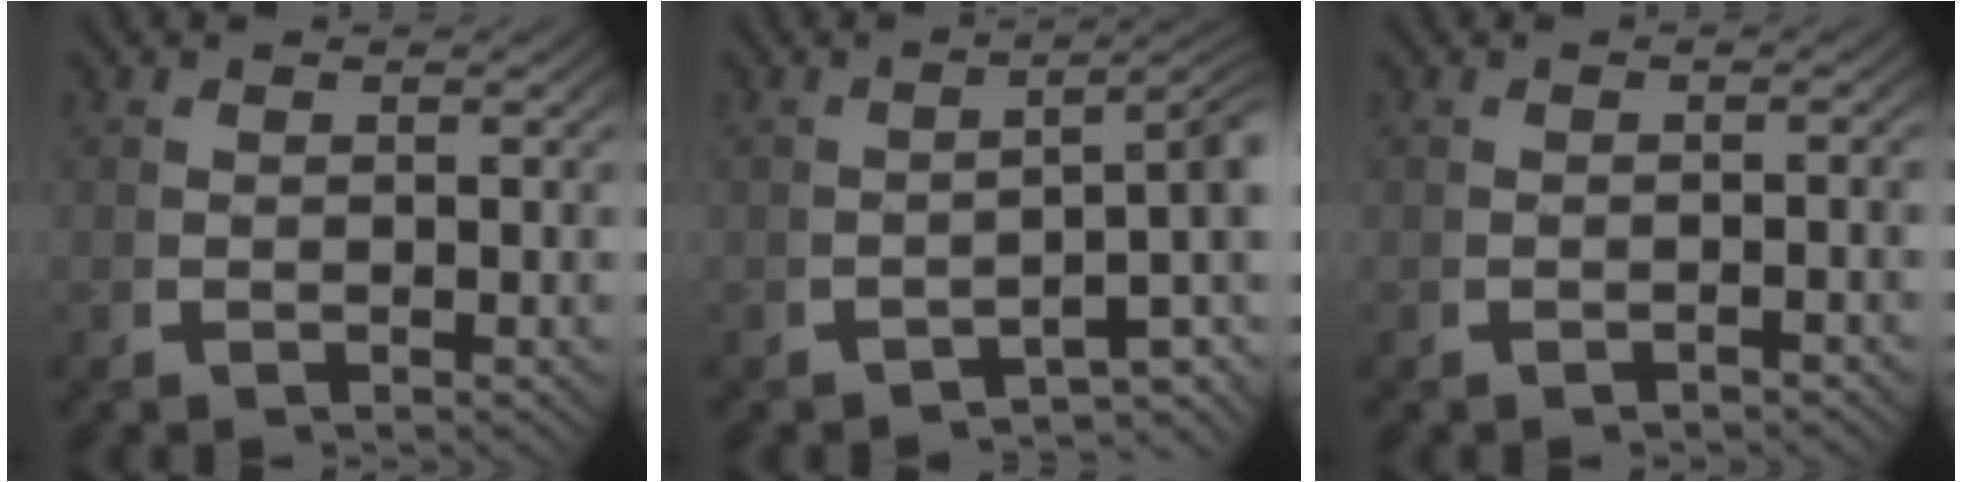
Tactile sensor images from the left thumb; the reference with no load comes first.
{"total": 7.1, "force": [-2.2, 3.4, 5.8], "torque": [-0.078, -0.003, -0.034]}
{"total": 1.1, "force": [-1.0, 0.0, 0.4], "torque": [-0.012, 0.003, -0.016]}